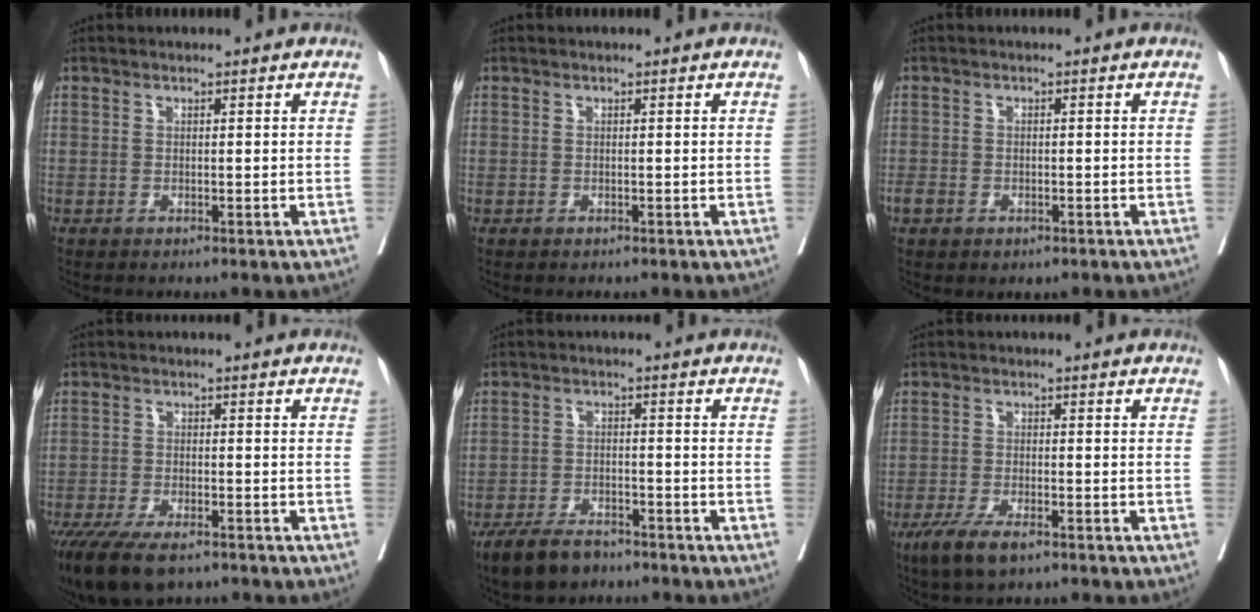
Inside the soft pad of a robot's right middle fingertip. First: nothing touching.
{"total": 0.0}
{"total": 2.4, "force": [-1.2, 1.7, 1.2], "torque": [-0.020, -0.001, -0.011]}
{"total": 11.8, "force": [-8.5, 4.2, 6.9], "torque": [-0.129, -0.019, -0.135]}
{"total": 6.9, "force": [-5.5, 2.9, 3.1], "torque": [-0.059, -0.007, -0.096]}
{"total": 5.8, "force": [-3.9, 1.5, 4.0], "torque": [-0.079, -0.011, -0.068]}